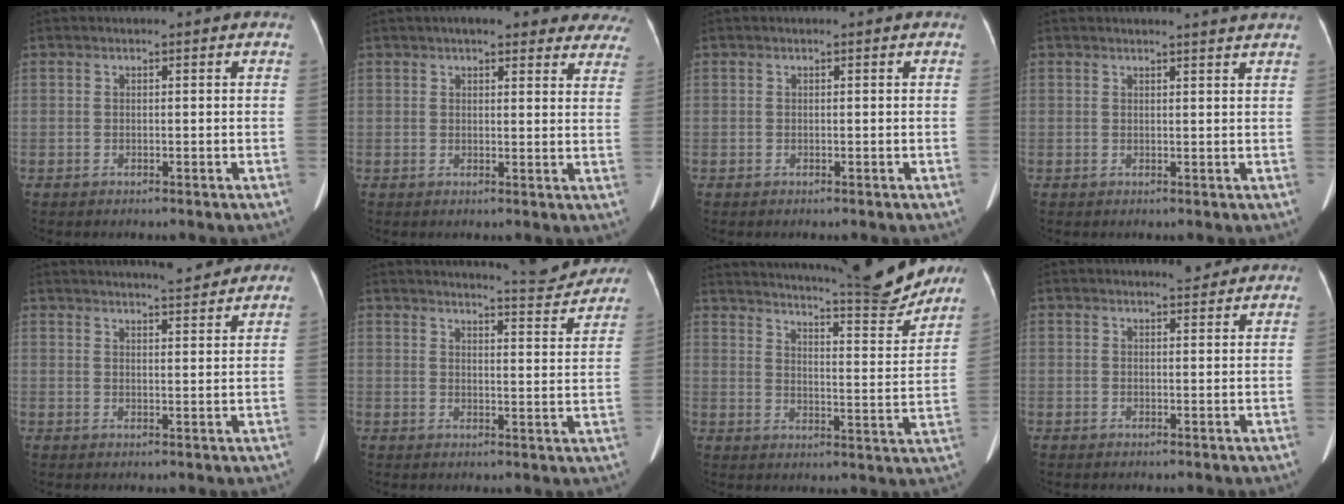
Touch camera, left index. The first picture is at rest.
{"total": 15.0, "force": [12.8, 4.1, 6.7], "torque": [-0.053, 0.014, 0.135]}
{"total": 0.0}
{"total": 3.6, "force": [3.3, -0.6, 1.2], "torque": [-0.018, -0.001, 0.033]}
{"total": 8.8, "force": [8.1, 0.9, 3.5], "torque": [-0.047, 0.008, 0.100]}
{"total": 9.2, "force": [9.0, 0.1, 1.8], "torque": [-0.028, -0.019, 0.107]}
{"total": 19.2, "force": [17.5, 1.0, 7.8], "torque": [-0.122, -0.049, 0.231]}
{"total": 2.2, "force": [2.0, 0.4, 0.6], "torque": [-0.012, -0.005, 0.029]}